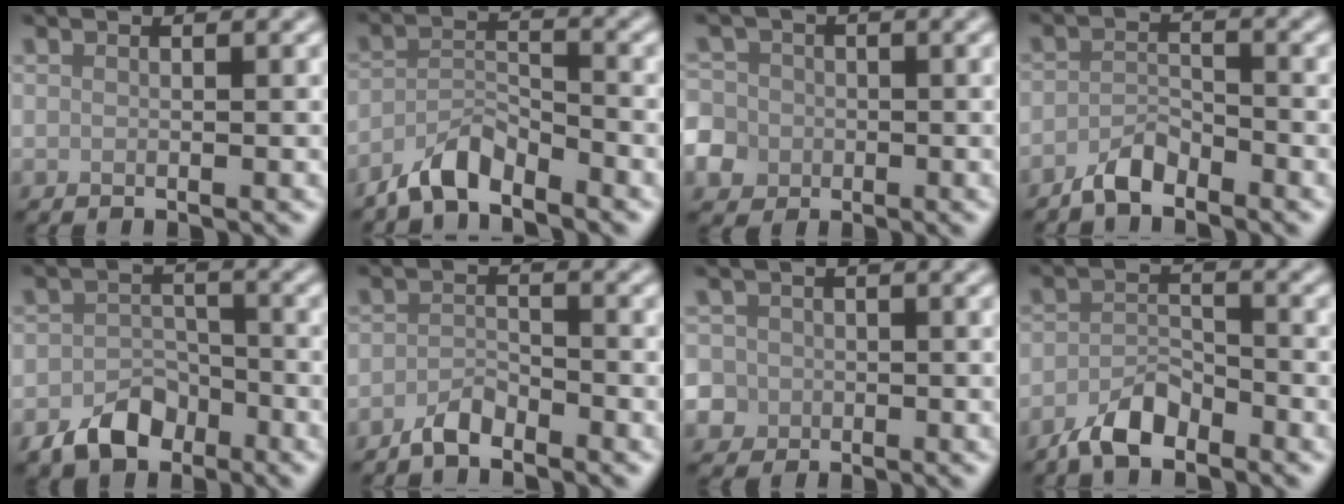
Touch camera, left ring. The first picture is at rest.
{"total": 3.7, "force": [-3.2, 0.9, 1.6], "torque": [-0.031, 0.006, -0.070]}
{"total": 6.6, "force": [-2.8, 5.6, 2.1], "torque": [-0.049, -0.007, -0.073]}
{"total": 2.4, "force": [-2.1, 0.8, 1.1], "torque": [-0.021, 0.007, -0.044]}
{"total": 4.2, "force": [-2.7, 2.6, 1.8], "torque": [-0.022, -0.002, -0.050]}
{"total": 2.1, "force": [-1.8, 0.6, 0.9], "torque": [-0.017, 0.007, -0.038]}
{"total": 5.3, "force": [-1.0, 5.1, 1.2], "torque": [-0.019, 0.011, -0.047]}
{"total": 3.5, "force": [-2.7, 1.3, 1.8], "torque": [-0.033, 0.004, -0.059]}